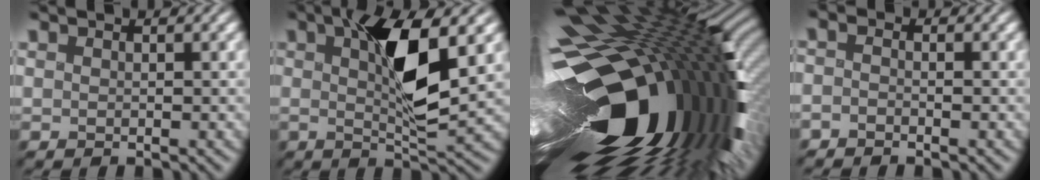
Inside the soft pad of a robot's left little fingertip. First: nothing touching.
{"total": 7.0, "force": [1.6, 1.5, 6.6], "torque": [-0.114, -0.005, 0.030]}
{"total": 19.0, "force": [-4.4, 10.0, 15.6], "torque": [-0.279, -0.070, -0.055]}
{"total": 1.1, "force": [-1.0, 0.2, 0.3], "torque": [-0.008, -0.001, -0.022]}